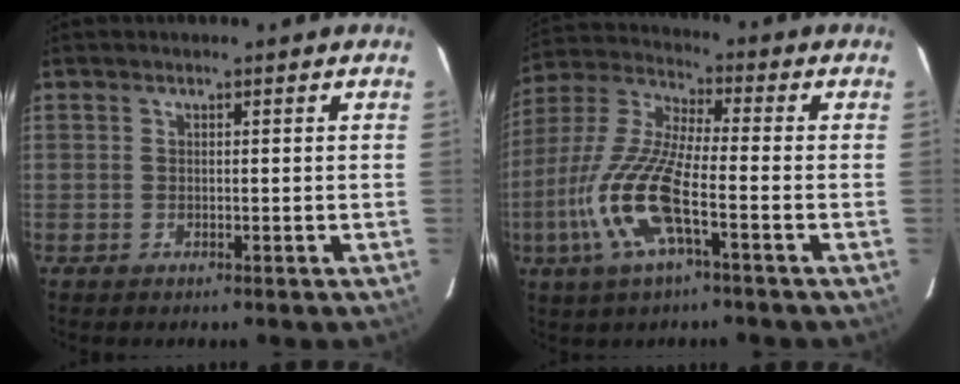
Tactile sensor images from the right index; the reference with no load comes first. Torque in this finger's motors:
{"motor_torque": [1.75, -0.38, 1.01, 0.21]}